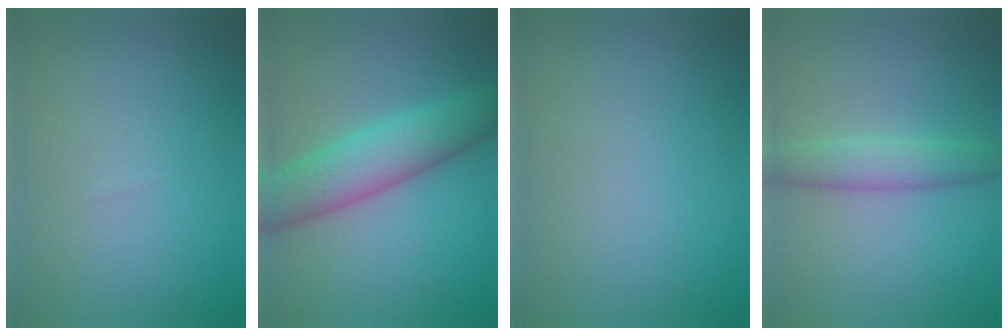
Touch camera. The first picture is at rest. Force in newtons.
{"total": 6.0, "press": 6.0, "slide": 0.2}
{"total": 0.0}
{"total": 2.9, "press": 2.9, "slide": 0.1}